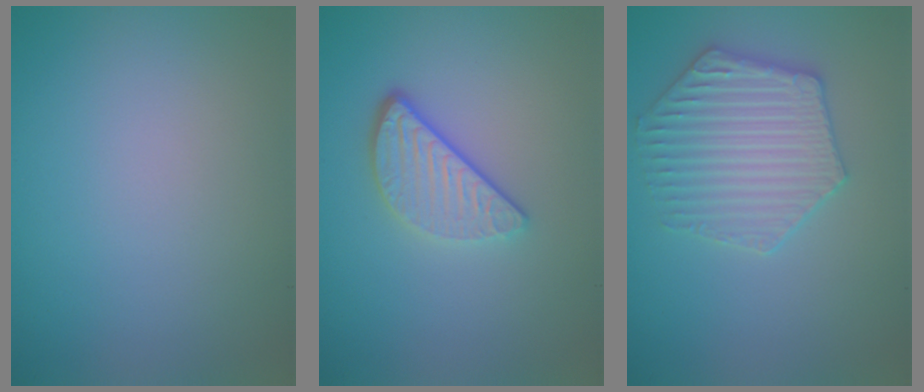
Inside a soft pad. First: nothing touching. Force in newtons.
{"total": 3.3, "press": 2.7, "slide": 1.9}
{"total": 4.1, "press": 3.9, "slide": 1.0}